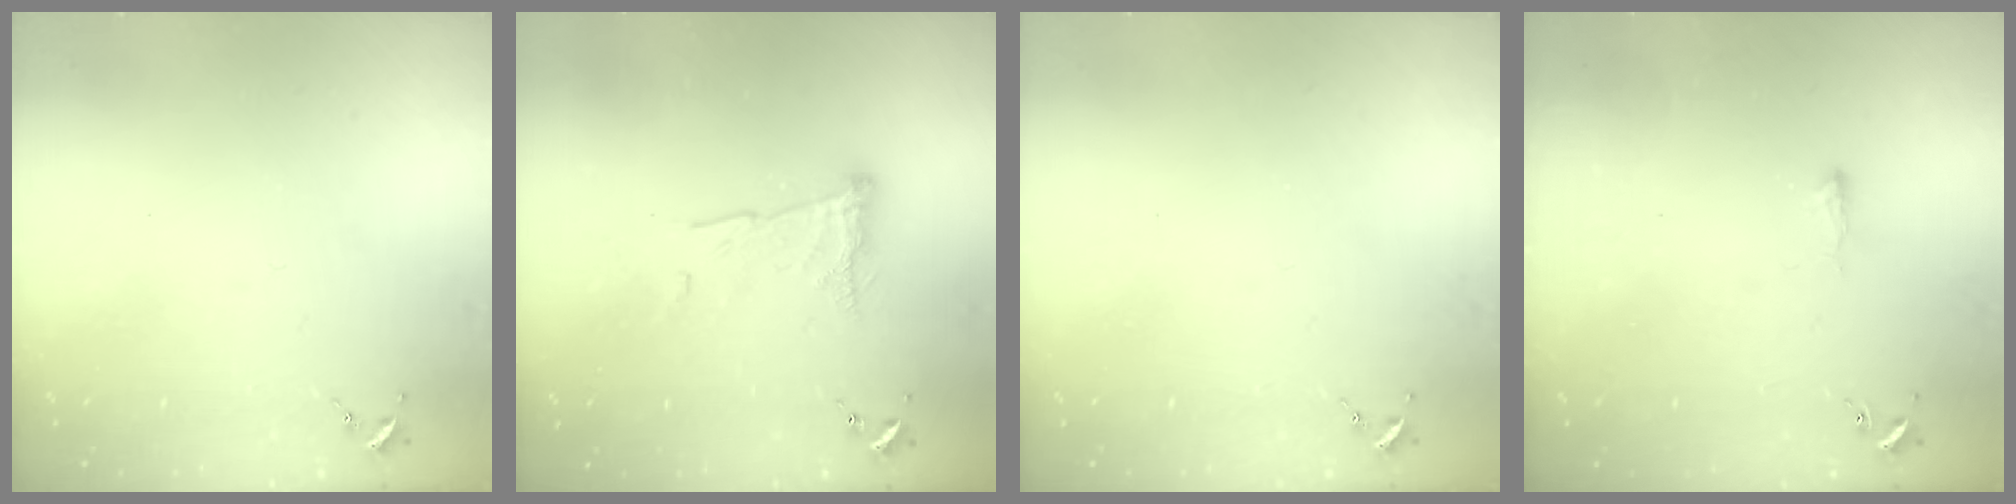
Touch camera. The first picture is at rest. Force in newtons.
{"total": 10.5, "press": 10.5, "slide": 0.9}
{"total": 0.0}
{"total": 3.5, "press": 3.4, "slide": 0.6}